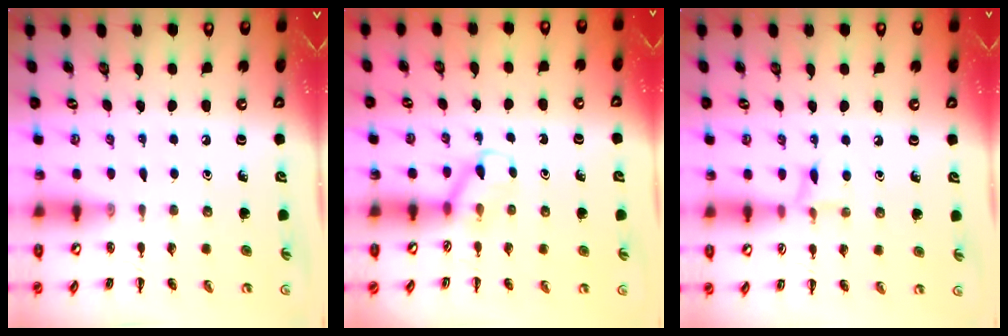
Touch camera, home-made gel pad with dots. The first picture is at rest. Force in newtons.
{"total": 3.7, "press": 3.6, "slide": 1.0}
{"total": 6.3, "press": 6.0, "slide": 1.8}